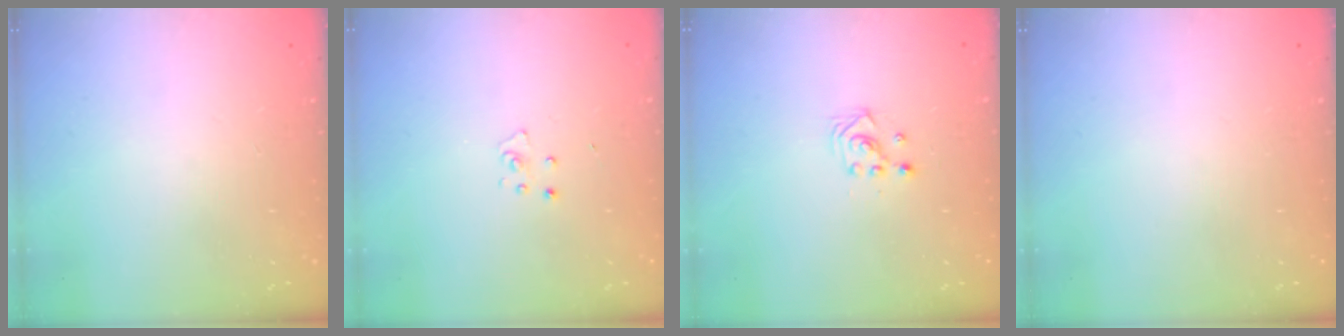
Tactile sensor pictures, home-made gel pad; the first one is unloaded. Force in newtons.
{"total": 2.6, "press": 2.6, "slide": 0.2}
{"total": 2.2, "press": 2.2, "slide": 0.2}
{"total": 0.0}